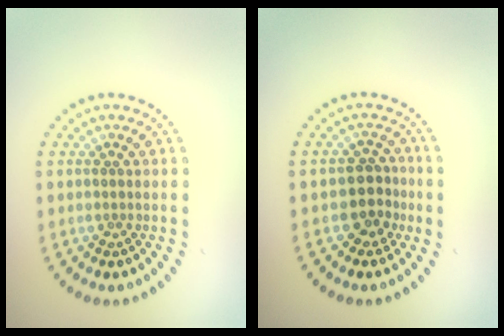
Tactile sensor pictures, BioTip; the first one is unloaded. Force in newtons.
{"total": 2.8, "press": 2.5, "slide": 1.3}